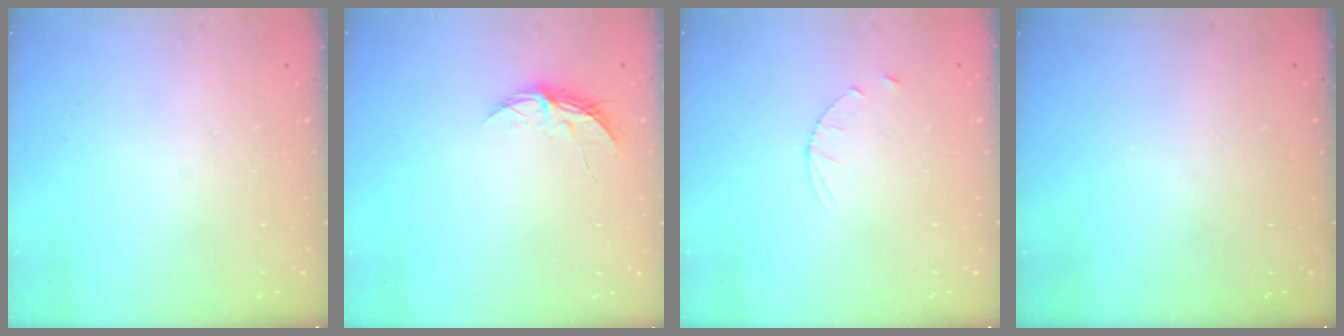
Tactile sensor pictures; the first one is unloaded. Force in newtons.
{"total": 5.3, "press": 5.3, "slide": 0.5}
{"total": 3.0, "press": 2.9, "slide": 0.4}
{"total": 0.0}